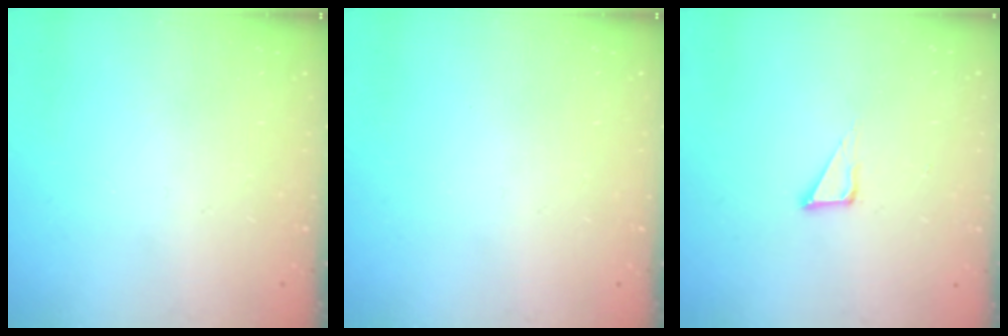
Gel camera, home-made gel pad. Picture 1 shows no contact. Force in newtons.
{"total": 0.0}
{"total": 4.8, "press": 4.8, "slide": 0.4}